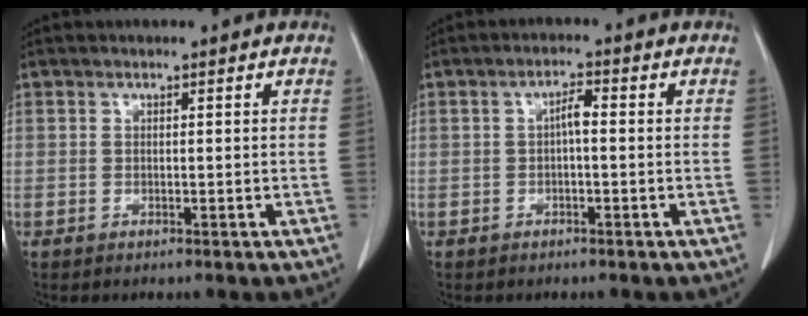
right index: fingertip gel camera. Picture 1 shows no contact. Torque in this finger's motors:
{"motor_torque": [0.50, -0.26, 0.09, 0.06]}